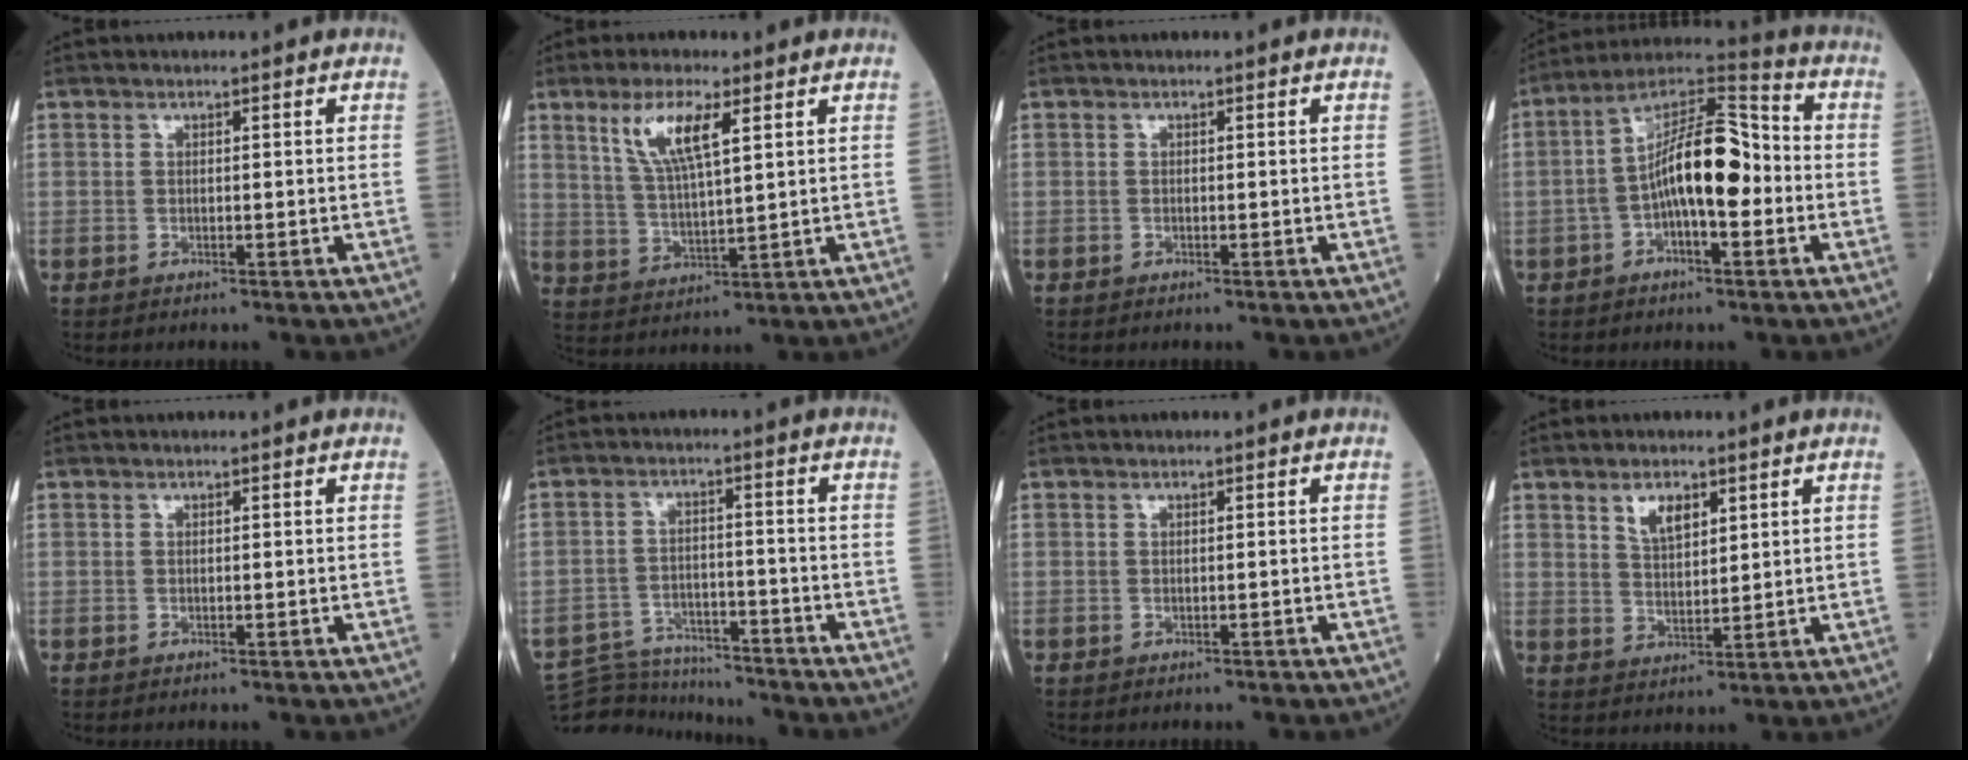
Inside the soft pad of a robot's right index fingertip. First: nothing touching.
{"total": 8.5, "force": [3.9, 2.0, 7.3], "torque": [-0.151, 0.005, 0.082]}
{"total": 0.0}
{"total": 14.3, "force": [-1.4, 4.7, 13.5], "torque": [-0.258, 0.038, -0.028]}
{"total": 0.0}
{"total": 10.4, "force": [-9.9, 2.8, 0.9], "torque": [-0.021, 0.018, -0.161]}
{"total": 1.1, "force": [-0.6, 0.6, 0.7], "torque": [-0.023, 0.001, -0.001]}
{"total": 5.1, "force": [2.6, 2.5, 3.6], "torque": [-0.074, 0.005, 0.055]}